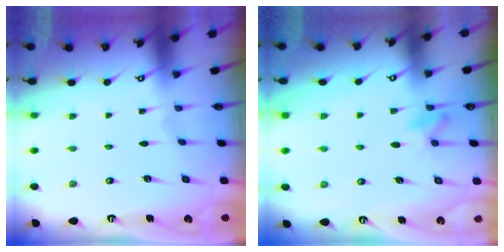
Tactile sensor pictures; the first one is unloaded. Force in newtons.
{"total": 7.8, "press": 7.7, "slide": 1.5}